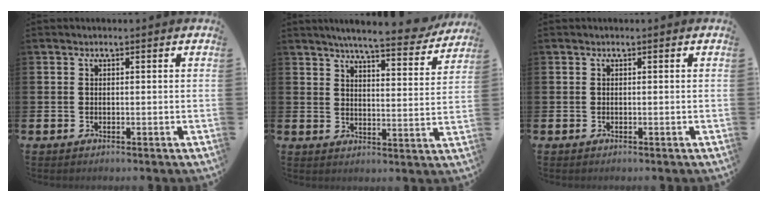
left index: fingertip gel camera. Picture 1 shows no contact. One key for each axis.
{"total": 6.8, "fx": 6.4, "fy": 0.3, "fz": 2.3, "tx": -0.044, "ty": -0.043, "tz": 0.105}
{"total": 0.0}